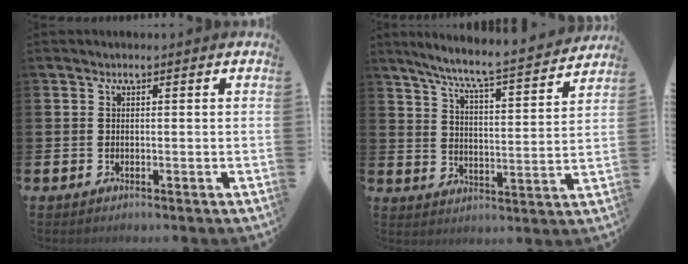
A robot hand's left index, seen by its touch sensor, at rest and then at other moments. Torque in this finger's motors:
{"motor_torque": [0.04, -0.43, 0.49, 0.19]}